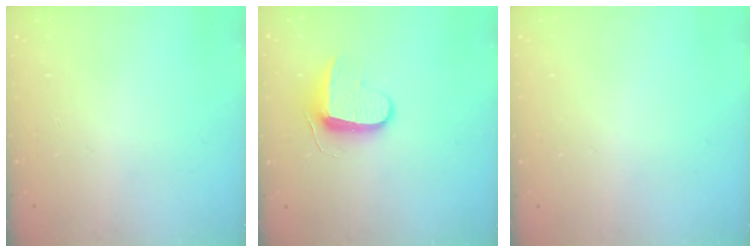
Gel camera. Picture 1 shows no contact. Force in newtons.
{"total": 8.7, "press": 8.7, "slide": 0.7}
{"total": 0.6, "press": 0.6, "slide": 0.2}